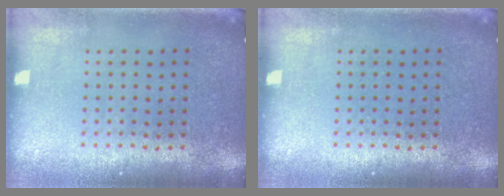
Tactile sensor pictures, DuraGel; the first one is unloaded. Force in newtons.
{"total": 0.0}